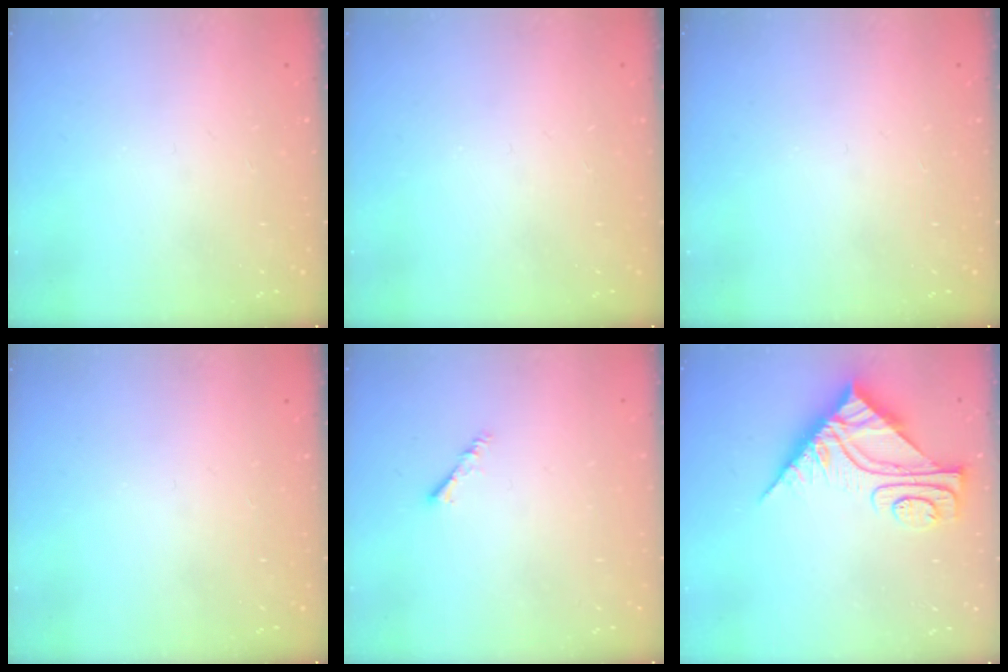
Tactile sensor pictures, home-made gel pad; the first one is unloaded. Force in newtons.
{"total": 0.0}
{"total": 0.0}
{"total": 0.0}
{"total": 1.5, "press": 1.5, "slide": 0.4}
{"total": 10.0, "press": 9.9, "slide": 0.9}